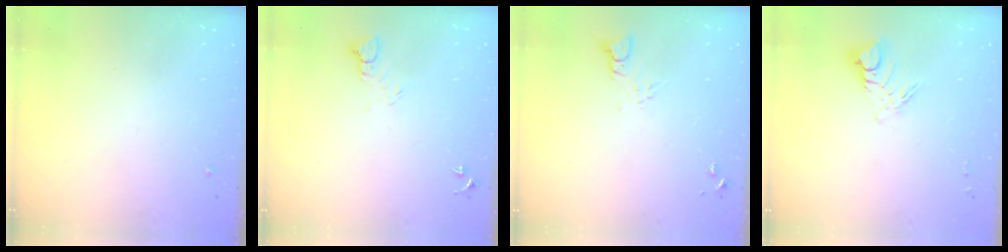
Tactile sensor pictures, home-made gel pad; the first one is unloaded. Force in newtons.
{"total": 4.5, "press": 4.5, "slide": 0.3}
{"total": 4.4, "press": 4.4, "slide": 0.4}
{"total": 10.0, "press": 9.9, "slide": 1.0}